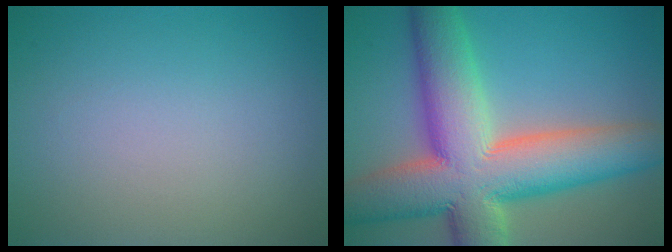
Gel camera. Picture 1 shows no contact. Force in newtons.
{"total": 14.2, "press": 14.2, "slide": 1.2}